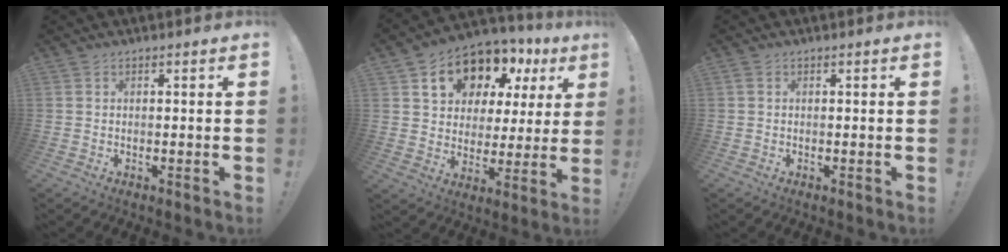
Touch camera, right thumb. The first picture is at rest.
{"total": 14.4, "force": [8.7, 9.7, 6.1], "torque": [-0.091, -0.061, 0.168]}
{"total": 0.7, "force": [-0.2, 0.6, 0.4], "torque": [-0.013, 0.003, -0.002]}